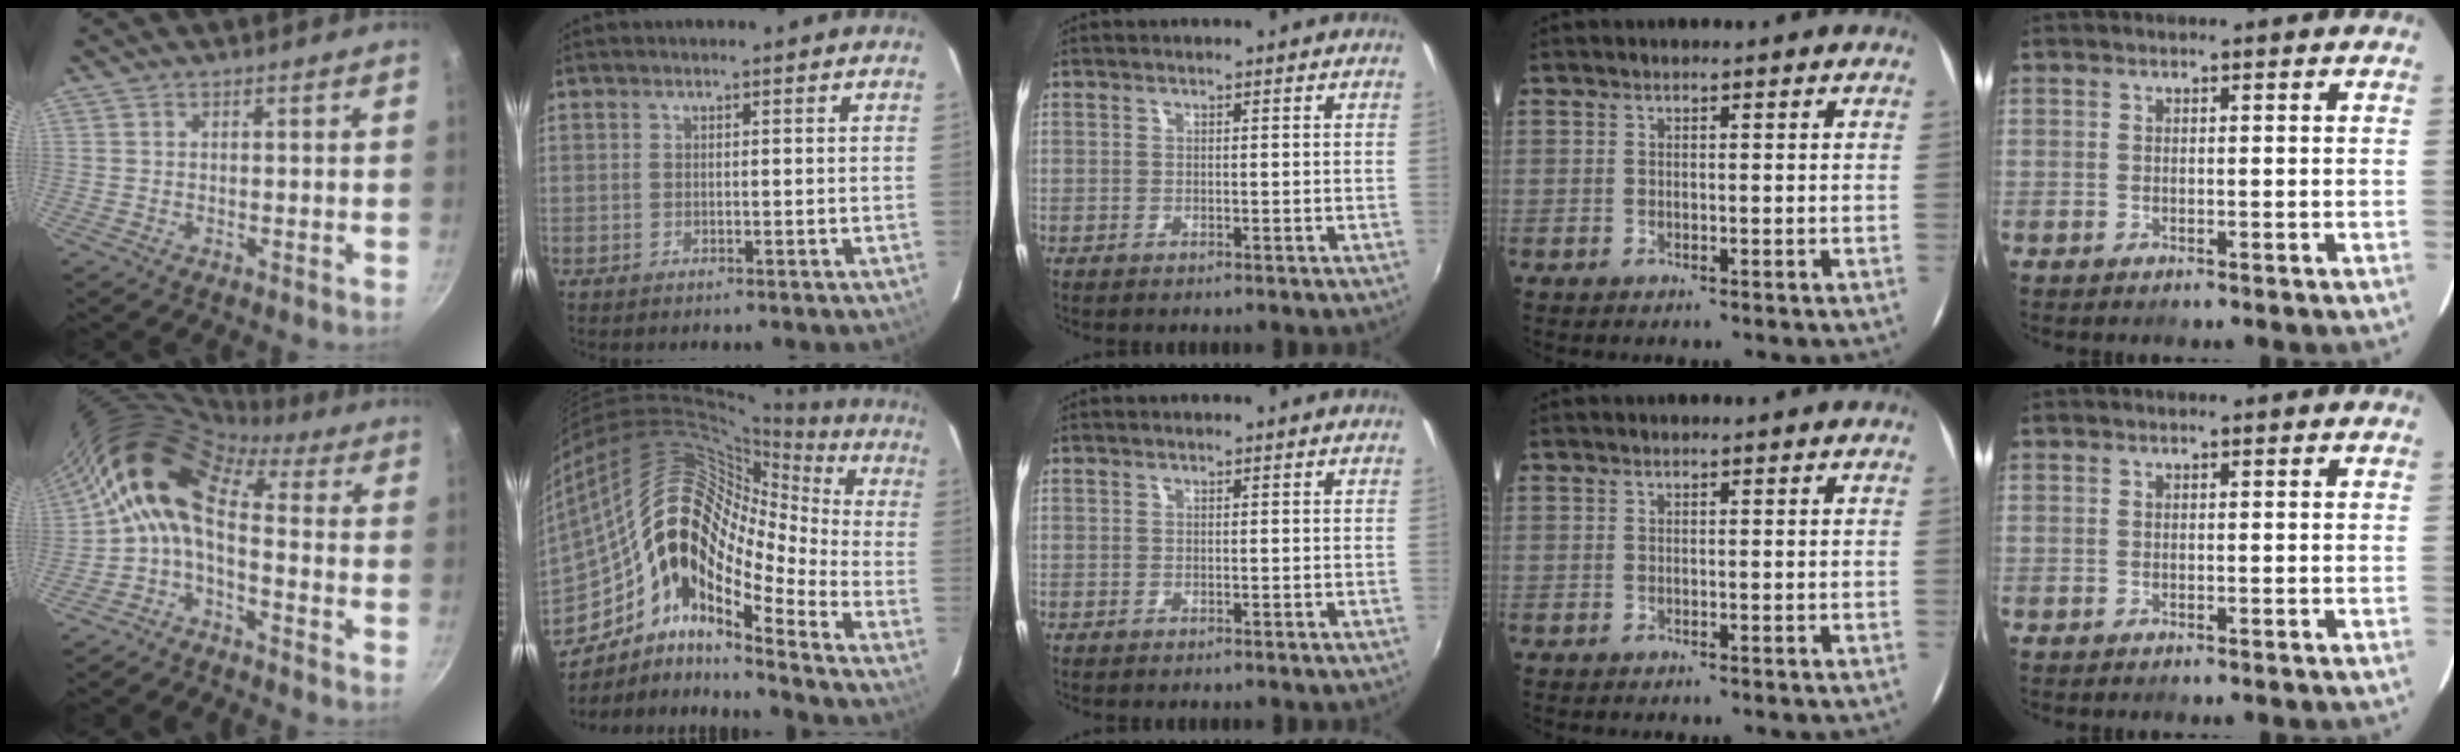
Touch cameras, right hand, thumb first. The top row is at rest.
{"thumb": {"total": 11.1, "force": [0.0, 6.3, 9.2], "torque": [-0.173, 0.032, -0.022]}, "index": {"total": 19.0, "force": [-6.4, 10.0, 14.8], "torque": [-0.234, -0.006, -0.135]}}